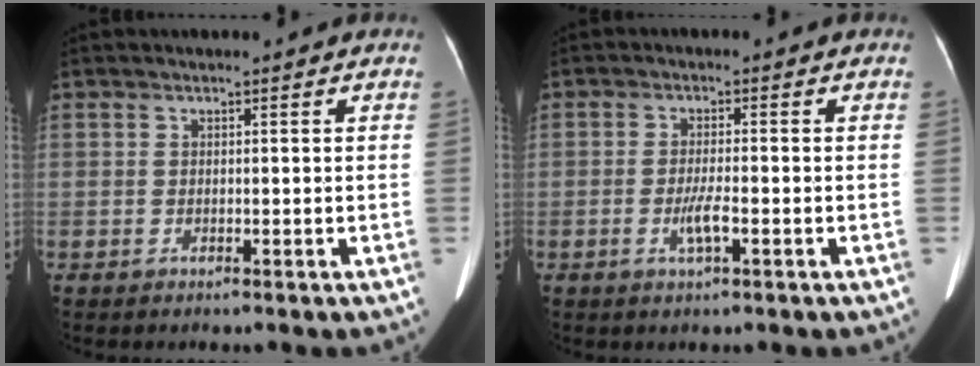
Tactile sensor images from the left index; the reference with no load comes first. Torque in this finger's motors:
{"motor_torque": [0.45, 0.08, 0.34, 0.09]}